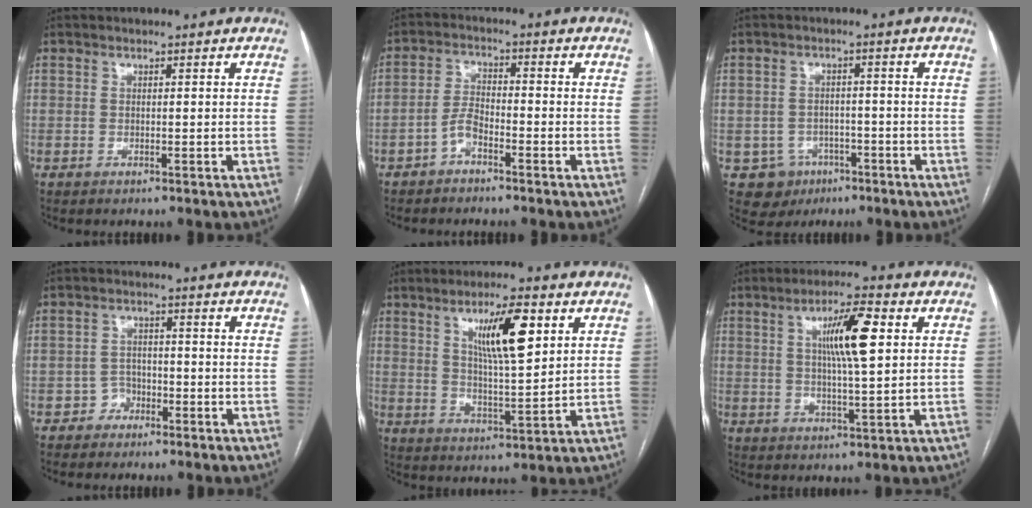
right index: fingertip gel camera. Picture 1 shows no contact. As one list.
[{"total": 2.4, "force": [-1.7, 0.9, 1.5], "torque": [-0.027, 0.006, -0.035]}, {"total": 5.4, "force": [-2.5, 4.7, 0.7], "torque": [-0.009, 0.010, -0.030]}, {"total": 2.6, "force": [-1.7, 1.9, 0.2], "torque": [0.000, 0.012, -0.033]}, {"total": 10.2, "force": [4.4, 1.6, 9.1], "torque": [-0.157, 0.001, 0.077]}, {"total": 9.1, "force": [2.6, 1.0, 8.7], "torque": [-0.151, 0.007, 0.044]}]